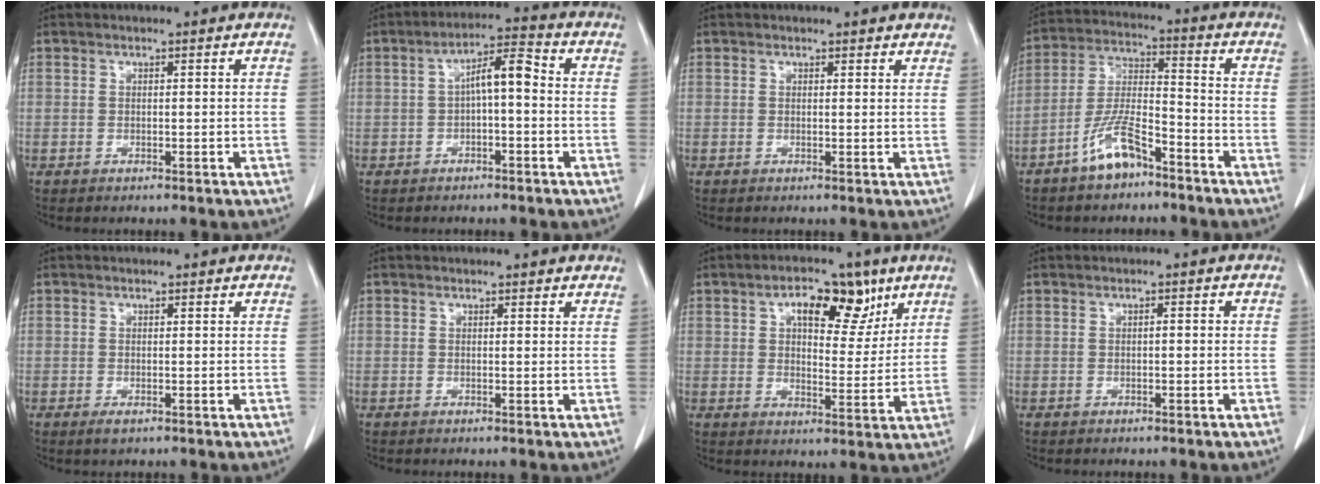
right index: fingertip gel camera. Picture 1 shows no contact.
{"total": 5.9, "force": [-0.1, 1.6, 5.6], "torque": [-0.097, 0.028, -0.004]}
{"total": 2.4, "force": [2.0, 0.9, 0.8], "torque": [-0.007, 0.002, 0.014]}
{"total": 8.6, "force": [-5.8, 2.7, 5.8], "torque": [-0.130, 0.003, -0.113]}
{"total": 1.0, "force": [0.0, 0.7, 0.7], "torque": [-0.014, -0.001, -0.001]}
{"total": 1.9, "force": [1.7, 0.7, 0.6], "torque": [-0.008, 0.002, 0.011]}
{"total": 9.7, "force": [5.1, 4.8, 6.8], "torque": [-0.098, 0.015, 0.079]}
{"total": 0.7, "force": [0.0, 0.2, 0.6], "torque": [-0.010, 0.003, 0.000]}